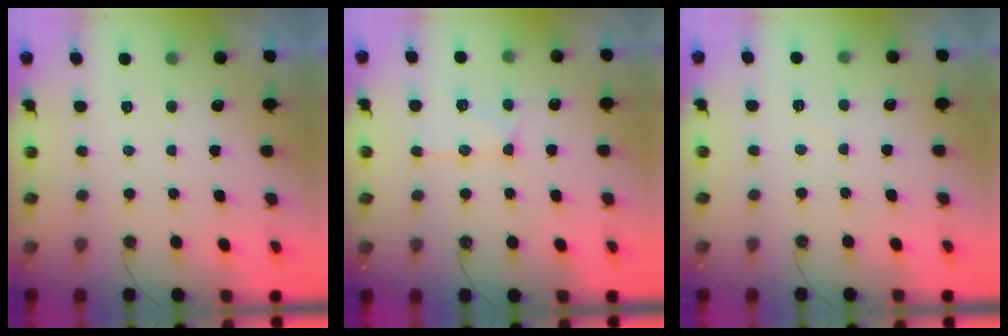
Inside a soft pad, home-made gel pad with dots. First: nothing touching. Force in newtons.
{"total": 13.0, "press": 12.9, "slide": 1.1}
{"total": 2.5, "press": 2.5, "slide": 0.3}